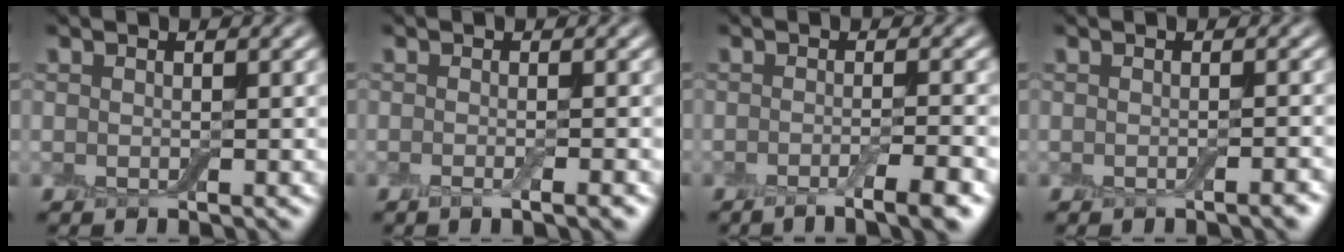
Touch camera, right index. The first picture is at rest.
{"total": 2.0, "force": [-0.8, 0.5, 1.7], "torque": [-0.017, -0.003, -0.013]}
{"total": 4.6, "force": [-2.6, 1.0, 3.7], "torque": [-0.045, -0.002, -0.042]}
{"total": 1.1, "force": [-0.6, 0.2, 0.9], "torque": [-0.009, 0.001, -0.009]}